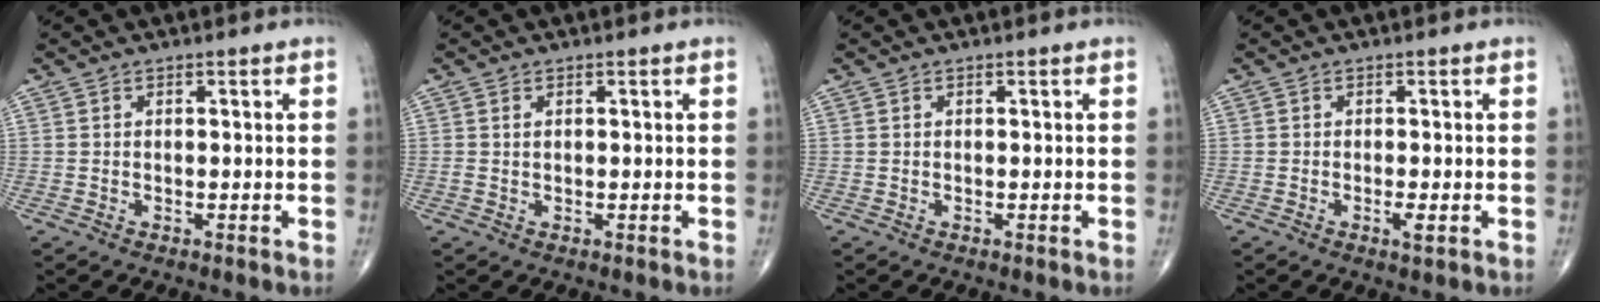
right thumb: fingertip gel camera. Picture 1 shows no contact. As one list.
[{"total": 0.9, "force": [0.3, 0.5, 0.7], "torque": [-0.018, 0.001, 0.008]}, {"total": 0.0}, {"total": 1.7, "force": [-0.6, 0.4, 1.6], "torque": [-0.031, -0.005, -0.011]}]